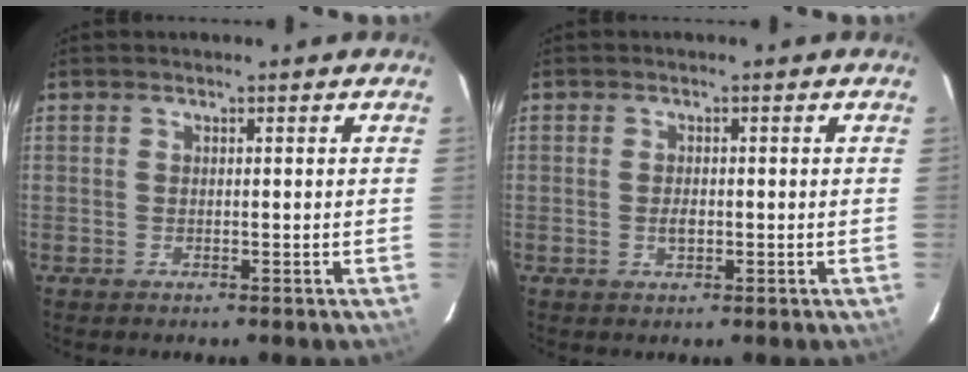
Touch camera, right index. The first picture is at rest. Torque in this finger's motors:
{"motor_torque": [0.50, 0.45, 0.18, 0.02]}